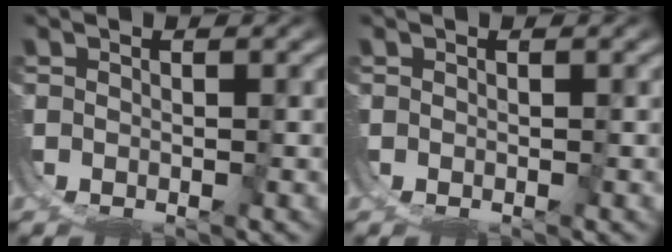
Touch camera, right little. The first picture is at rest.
{"total": 0.0}